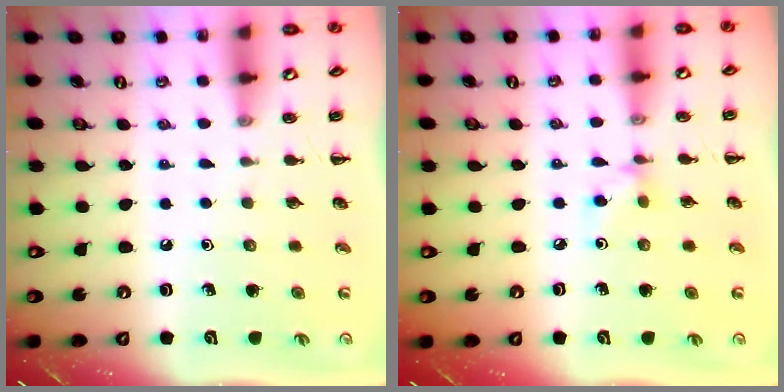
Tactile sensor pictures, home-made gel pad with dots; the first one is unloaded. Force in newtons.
{"total": 3.9, "press": 3.8, "slide": 0.8}